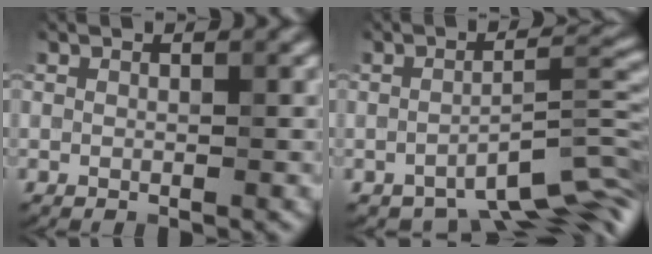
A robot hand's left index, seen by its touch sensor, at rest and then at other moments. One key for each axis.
{"total": 7.0, "fx": -4.7, "fy": 2.1, "fz": 4.7, "tx": -0.062, "ty": 0.000, "tz": -0.071}